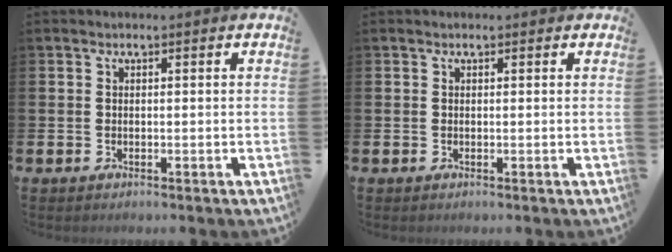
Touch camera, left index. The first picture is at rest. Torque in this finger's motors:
{"motor_torque": [0.70, -1.37, 0.09, -0.01]}